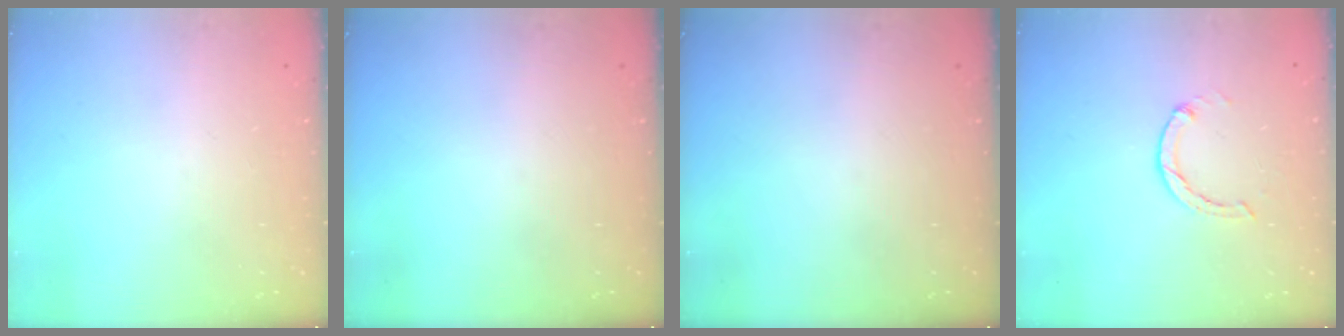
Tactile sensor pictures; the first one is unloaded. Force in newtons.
{"total": 0.0}
{"total": 0.0}
{"total": 0.0}